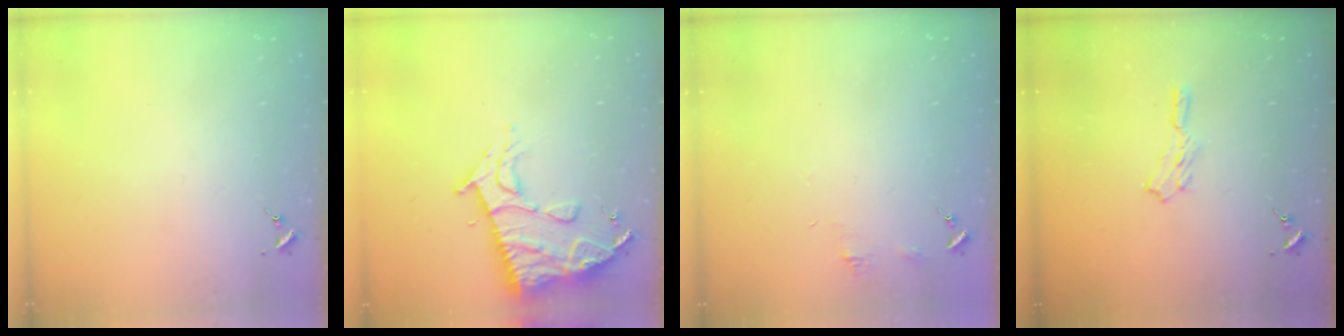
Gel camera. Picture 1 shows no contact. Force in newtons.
{"total": 14.4, "press": 14.3, "slide": 1.2}
{"total": 4.5, "press": 4.5, "slide": 0.5}
{"total": 5.5, "press": 5.5, "slide": 0.6}